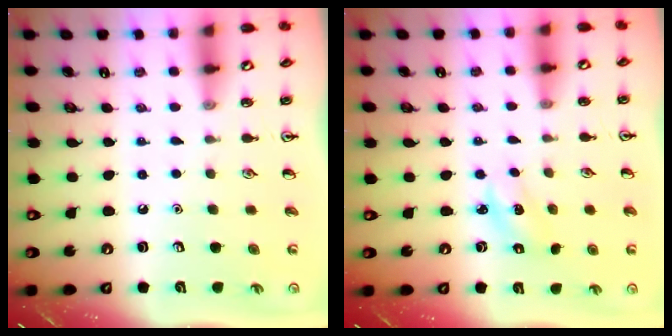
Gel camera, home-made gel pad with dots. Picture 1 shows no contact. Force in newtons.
{"total": 2.2, "press": 2.1, "slide": 0.4}